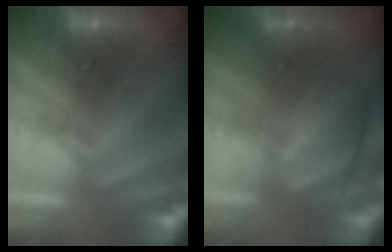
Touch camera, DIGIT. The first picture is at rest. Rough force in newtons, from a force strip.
{"total": 2.9}